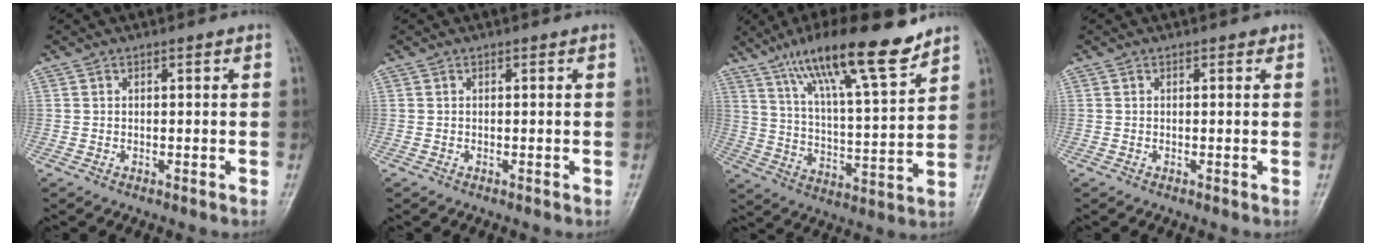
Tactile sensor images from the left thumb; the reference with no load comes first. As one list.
[{"total": 0.0}, {"total": 18.6, "force": [13.0, 3.2, 13.0], "torque": [-0.199, -0.058, 0.222]}, {"total": 0.5, "force": [0.3, 0.3, 0.3], "torque": [0.000, 0.000, -0.001]}]